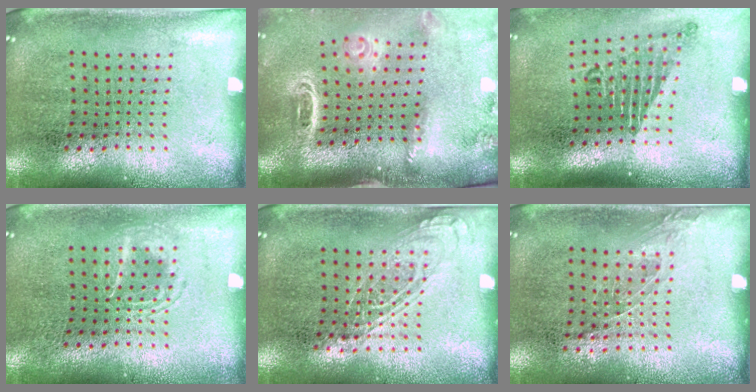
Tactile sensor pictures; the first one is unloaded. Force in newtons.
{"total": 2.9, "press": 2.1, "slide": 2.0}
{"total": 1.7, "press": 1.2, "slide": 1.3}
{"total": 1.6, "press": 1.6, "slide": 0.2}
{"total": 1.3, "press": 1.2, "slide": 0.6}
{"total": 1.0, "press": 0.7, "slide": 0.6}